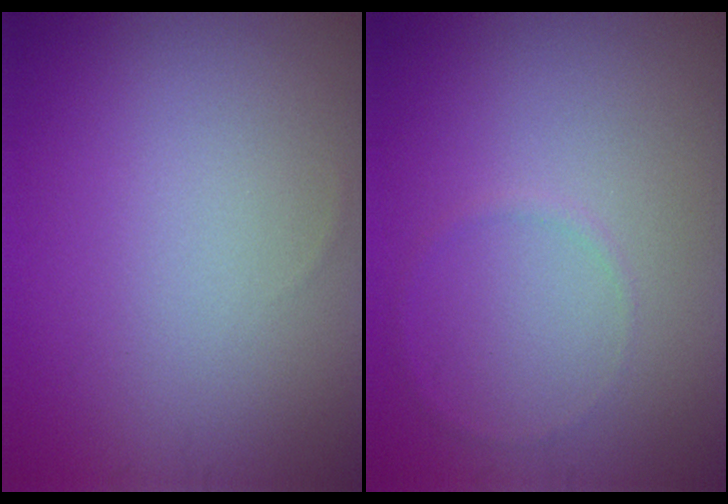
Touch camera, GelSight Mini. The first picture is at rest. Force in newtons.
{"total": 0.6, "press": 0.6, "slide": 0.1}